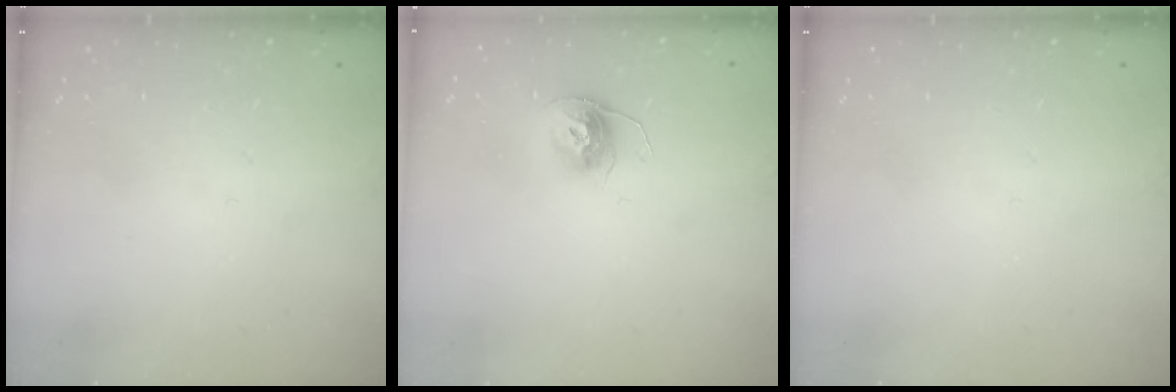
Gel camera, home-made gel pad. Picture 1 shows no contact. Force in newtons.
{"total": 10.5, "press": 10.5, "slide": 0.5}
{"total": 0.0}